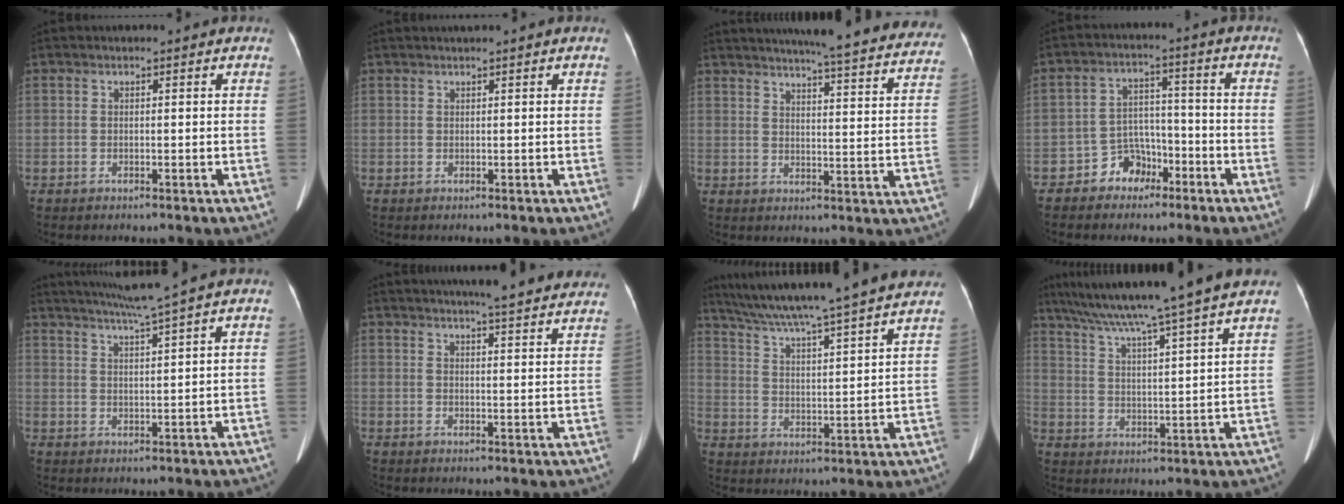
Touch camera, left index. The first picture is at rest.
{"total": 1.3, "force": [1.1, -0.1, 0.7], "torque": [-0.010, 0.016, 0.023]}
{"total": 27.5, "force": [24.9, 2.5, 11.2], "torque": [-0.157, -0.065, 0.282]}
{"total": 6.1, "force": [-4.8, 3.7, 0.7], "torque": [-0.012, 0.018, -0.080]}
{"total": 6.7, "force": [5.4, -2.1, 3.3], "torque": [-0.056, 0.000, 0.093]}
{"total": 15.3, "force": [13.8, 1.0, 6.6], "torque": [-0.080, 0.001, 0.152]}
{"total": 21.7, "force": [19.1, -1.1, 10.1], "torque": [-0.173, -0.007, 0.273]}
{"total": 15.5, "force": [12.7, -2.6, 8.5], "torque": [-0.144, -0.004, 0.187]}